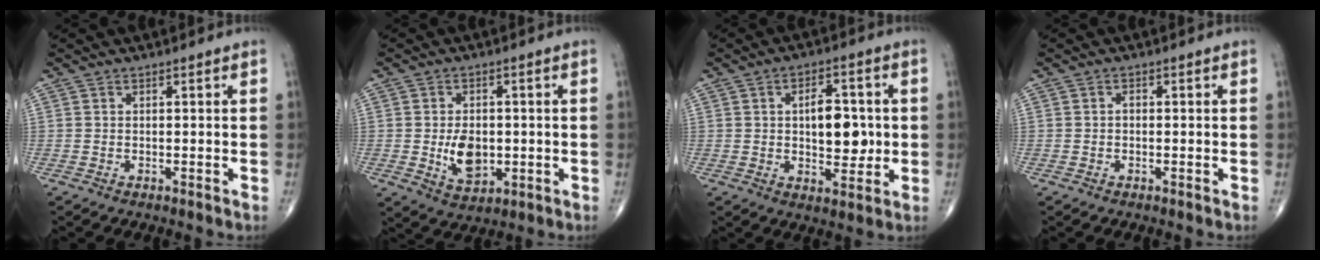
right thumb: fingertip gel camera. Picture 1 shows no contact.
{"total": 7.6, "force": [-0.8, 4.9, 5.7], "torque": [-0.077, -0.007, -0.004]}
{"total": 9.6, "force": [0.6, 5.2, 8.1], "torque": [-0.091, 0.001, 0.013]}
{"total": 0.8, "force": [-0.1, 0.6, 0.6], "torque": [-0.002, 0.003, -0.005]}